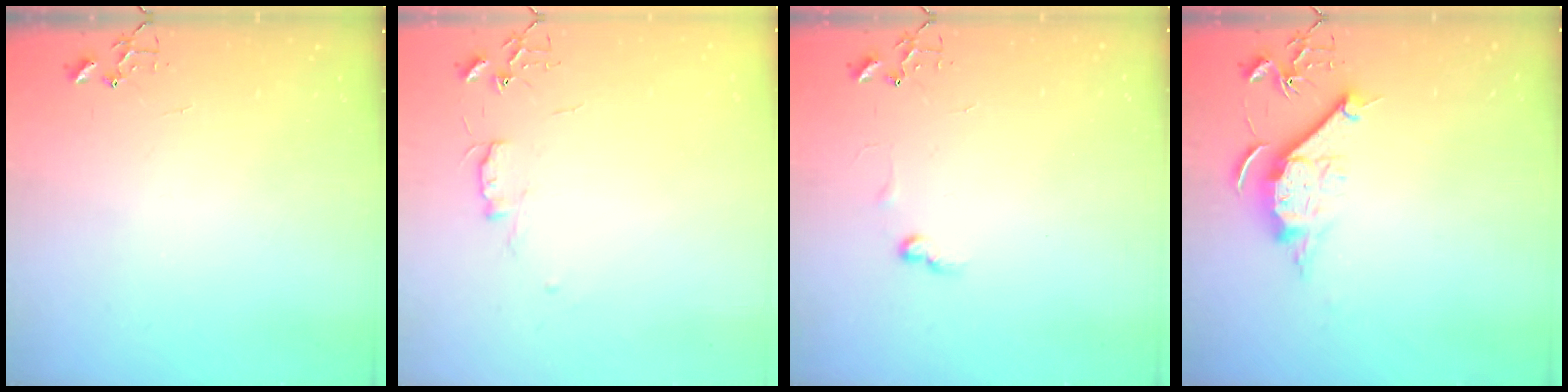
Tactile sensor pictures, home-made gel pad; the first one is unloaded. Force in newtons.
{"total": 5.8, "press": 5.7, "slide": 0.7}
{"total": 5.5, "press": 5.5, "slide": 0.8}
{"total": 10.7, "press": 10.7, "slide": 1.1}